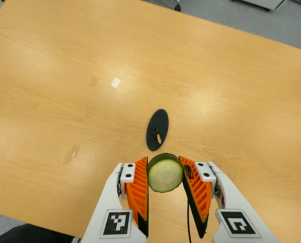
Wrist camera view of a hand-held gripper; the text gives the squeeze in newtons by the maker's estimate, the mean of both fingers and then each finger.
{"total": 9.3, "left": 8.6, "right": 10.0}